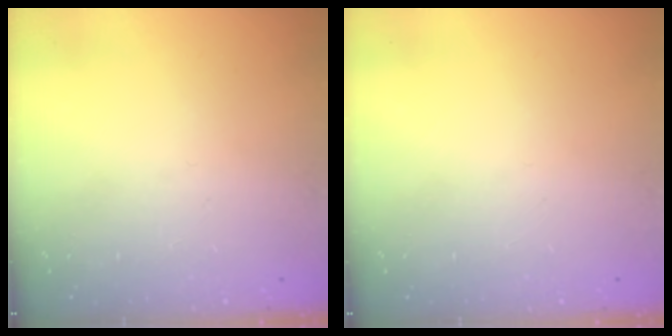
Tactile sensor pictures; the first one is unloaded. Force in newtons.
{"total": 0.0}